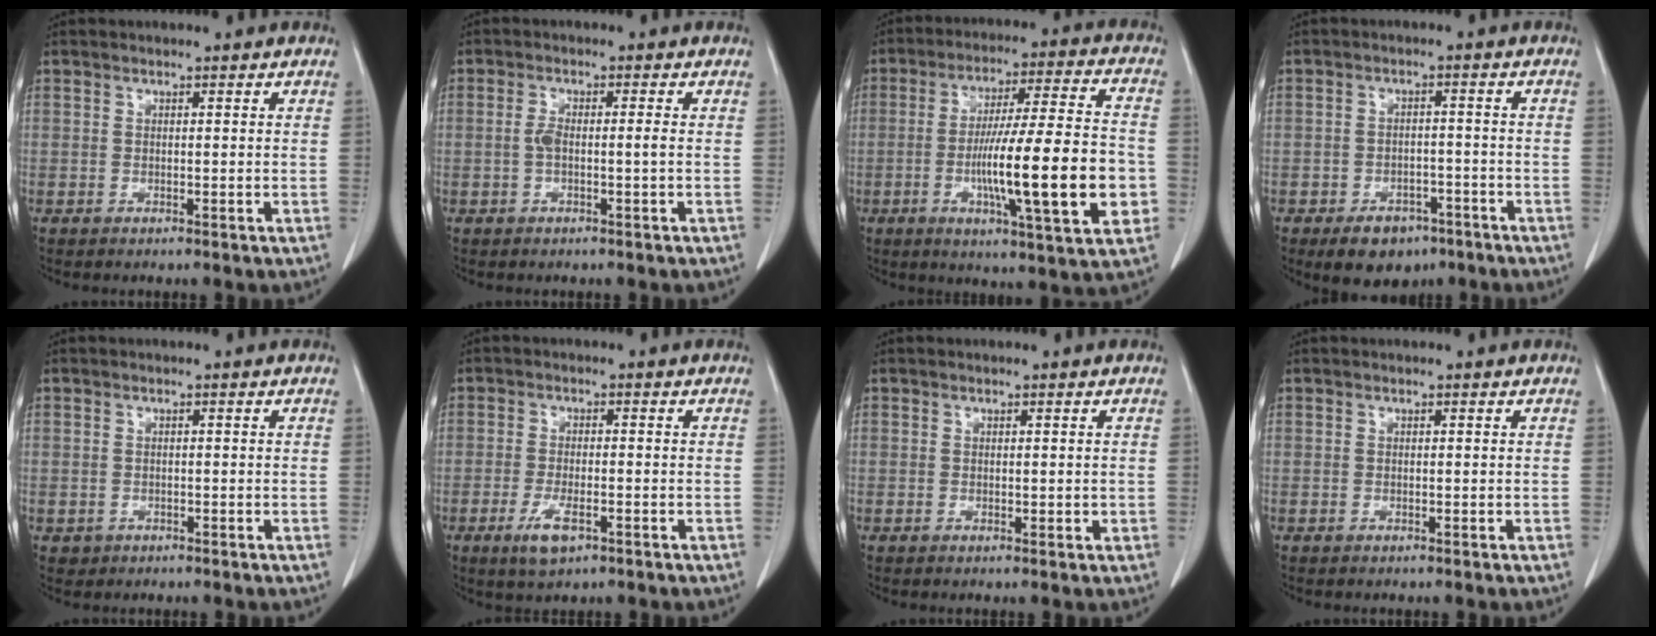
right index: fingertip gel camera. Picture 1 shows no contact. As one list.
[{"total": 2.3, "force": [-0.3, 0.3, 2.3], "torque": [-0.045, 0.007, -0.003]}, {"total": 19.1, "force": [-4.1, 1.5, 18.6], "torque": [-0.277, 0.002, -0.058]}, {"total": 6.8, "force": [-4.4, 4.1, 3.0], "torque": [-0.044, 0.004, -0.060]}, {"total": 1.3, "force": [-0.5, 1.2, 0.0], "torque": [-0.006, 0.003, -0.003]}, {"total": 4.5, "force": [-2.2, 1.4, 3.6], "torque": [-0.078, -0.008, -0.034]}, {"total": 0.8, "force": [0.1, 0.6, 0.5], "torque": [-0.005, 0.000, 0.004]}, {"total": 0.0}]